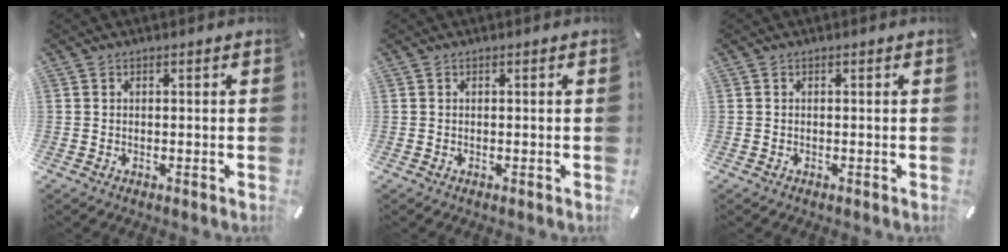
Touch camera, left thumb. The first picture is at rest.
{"total": 0.0}
{"total": 0.0}